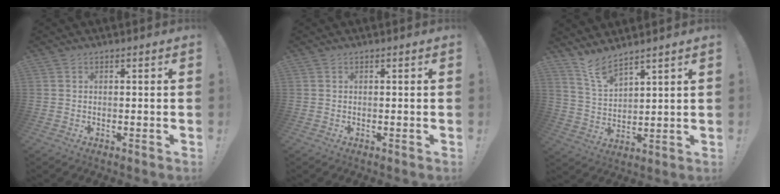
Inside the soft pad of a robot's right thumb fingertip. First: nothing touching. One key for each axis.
{"total": 0.0}
{"total": 7.3, "fx": 6.6, "fy": 1.4, "fz": 3.0, "tx": -0.073, "ty": -0.042, "tz": 0.123}